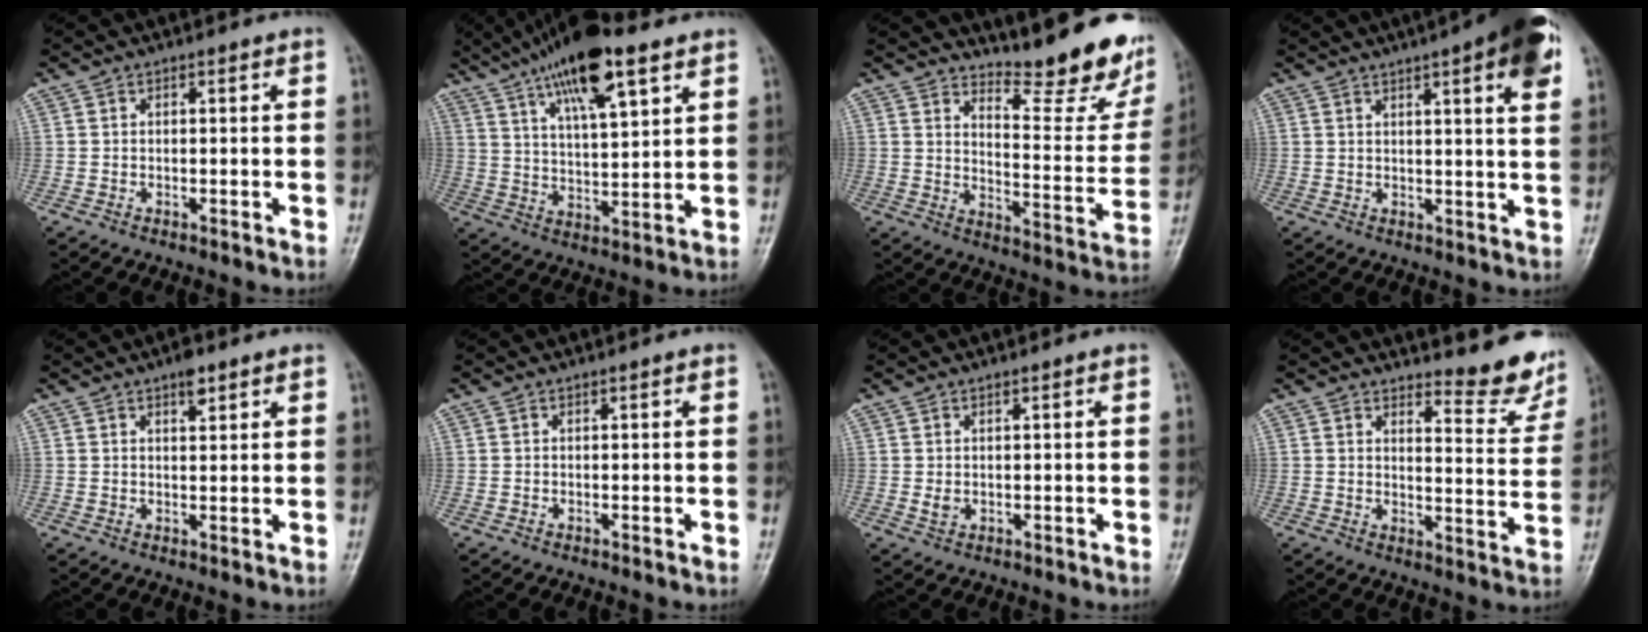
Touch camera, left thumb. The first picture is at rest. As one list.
[{"total": 16.8, "force": [10.1, 4.9, 12.5], "torque": [-0.201, -0.024, 0.176]}, {"total": 17.5, "force": [15.1, 4.1, 7.9], "torque": [-0.070, -0.145, 0.194]}, {"total": 12.8, "force": [6.4, 2.4, 10.8], "torque": [-0.128, -0.009, 0.077]}, {"total": 3.0, "force": [2.0, 1.2, 2.0], "torque": [-0.022, -0.009, 0.030]}, {"total": 0.0}, {"total": 1.6, "force": [0.4, 0.9, 1.2], "torque": [-0.017, -0.003, 0.012]}, {"total": 10.4, "force": [9.7, 2.1, 3.0], "torque": [-0.012, -0.106, 0.109]}]